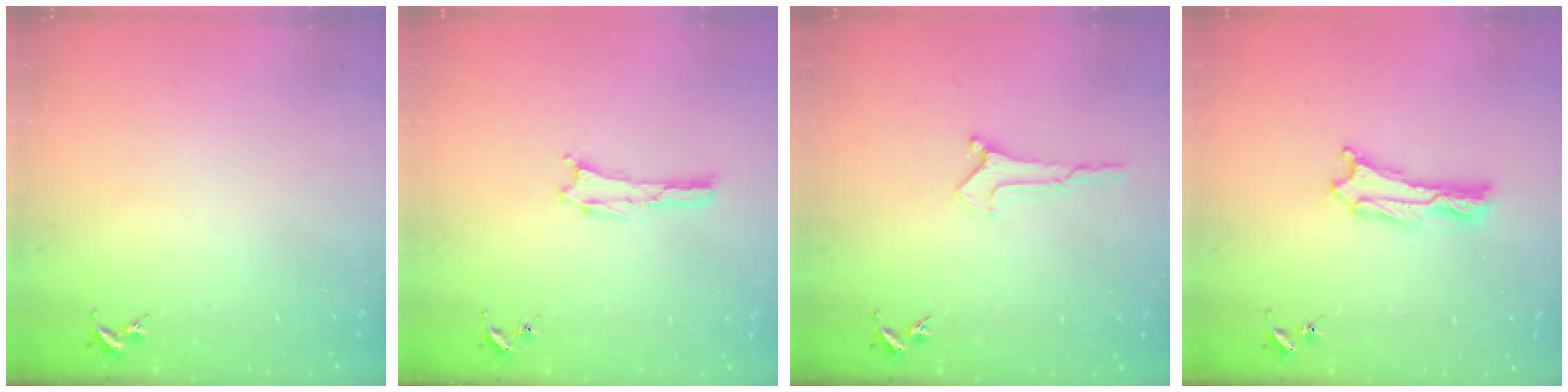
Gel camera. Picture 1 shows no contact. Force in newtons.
{"total": 0.0}
{"total": 0.0}
{"total": 1.1, "press": 1.1, "slide": 0.2}